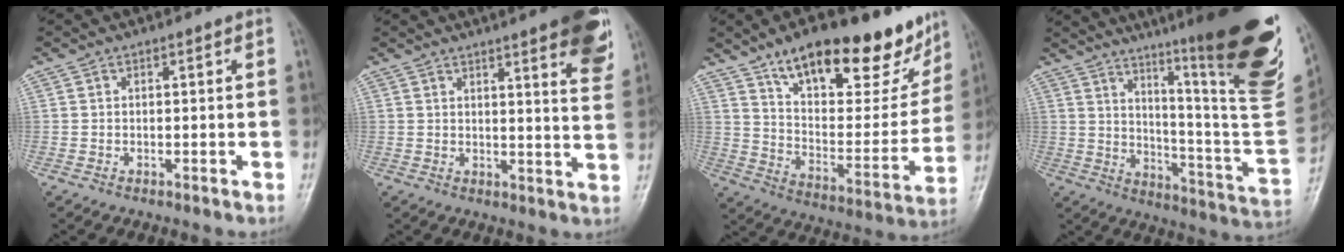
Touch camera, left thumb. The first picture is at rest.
{"total": 13.4, "force": [8.0, 2.5, 10.5], "torque": [-0.109, -0.034, 0.090]}
{"total": 25.4, "force": [17.5, 9.8, 15.6], "torque": [-0.178, -0.061, 0.272]}
{"total": 30.2, "force": [17.6, 3.5, 24.2], "torque": [-0.282, -0.094, 0.258]}